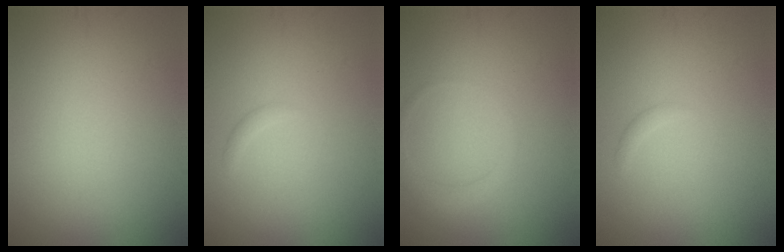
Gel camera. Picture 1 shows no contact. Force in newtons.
{"total": 0.6, "press": 0.6, "slide": 0.1}
{"total": 1.5, "press": 1.5, "slide": 0.1}
{"total": 0.6, "press": 0.6, "slide": 0.1}